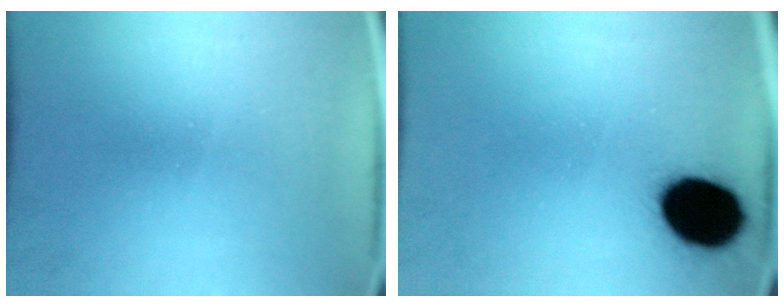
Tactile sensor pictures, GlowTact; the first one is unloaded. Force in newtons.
{"total": 15.2}